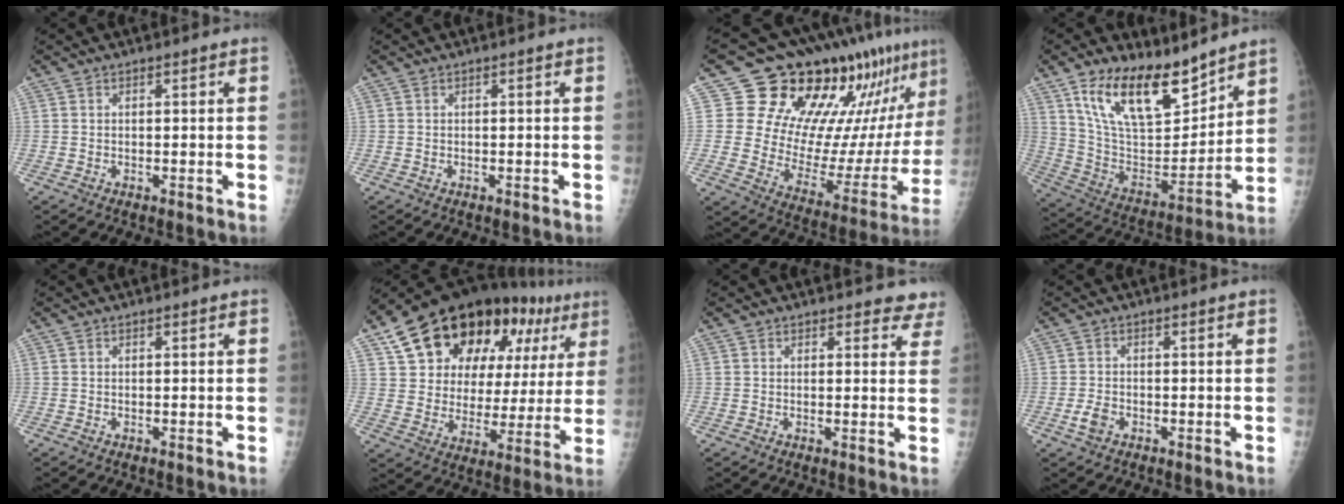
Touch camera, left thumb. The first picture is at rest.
{"total": 0.0}
{"total": 23.6, "force": [16.4, 10.8, 13.1], "torque": [-0.136, -0.085, 0.237]}
{"total": 19.5, "force": [13.3, 8.3, 11.5], "torque": [-0.159, -0.076, 0.251]}
{"total": 0.0}
{"total": 27.5, "force": [14.1, 15.7, 17.6], "torque": [-0.229, 0.009, 0.223]}
{"total": 5.2, "force": [4.7, 2.3, -0.2], "torque": [0.050, -0.023, 0.026]}
{"total": 2.8, "force": [-1.1, 1.9, 1.7], "torque": [-0.034, 0.002, -0.021]}